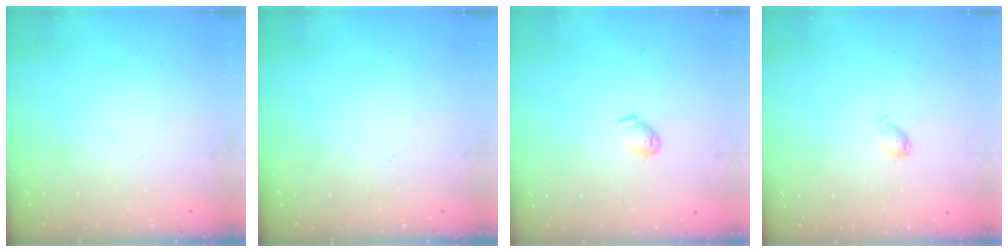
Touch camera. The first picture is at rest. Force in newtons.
{"total": 0.0}
{"total": 4.5, "press": 4.4, "slide": 0.8}
{"total": 2.9, "press": 2.9, "slide": 0.4}